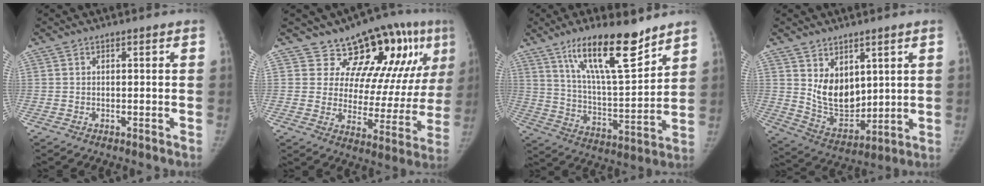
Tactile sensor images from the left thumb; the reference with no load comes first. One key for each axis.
{"total": 16.7, "fx": 10.5, "fy": 8.1, "fz": 10.1, "tx": -0.072, "ty": -0.061, "tz": 0.138}
{"total": 17.6, "fx": 12.0, "fy": 4.5, "fz": 12.0, "tx": -0.175, "ty": -0.074, "tz": 0.215}
{"total": 10.6, "fx": 3.5, "fy": 7.2, "fz": 6.8, "tx": -0.075, "ty": -0.043, "tz": 0.090}